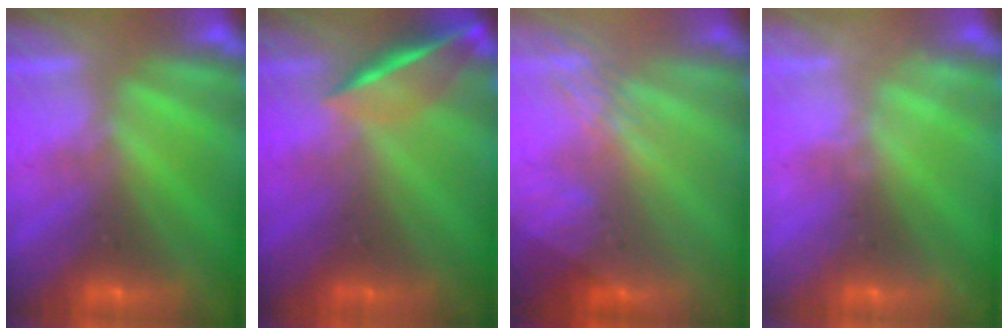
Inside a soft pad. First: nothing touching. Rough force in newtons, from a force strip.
{"total": 3.7}
{"total": 2.9}
{"total": 2.3}